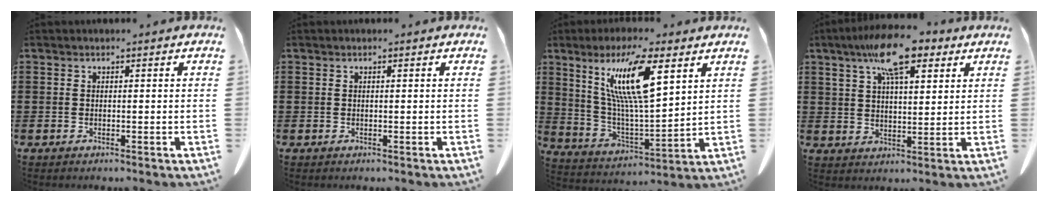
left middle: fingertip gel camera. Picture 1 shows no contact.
{"total": 0.0}
{"total": 12.8, "force": [6.9, 2.7, 10.5], "torque": [-0.224, -0.010, 0.115]}
{"total": 12.2, "force": [8.0, 3.9, 8.4], "torque": [-0.163, -0.013, 0.140]}